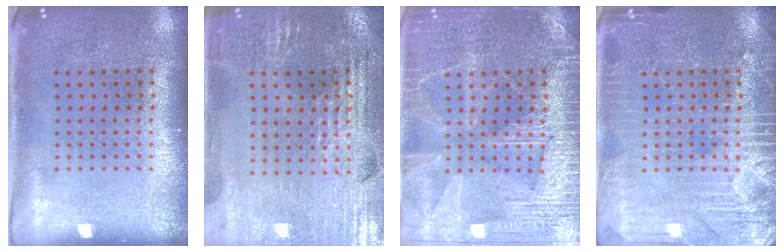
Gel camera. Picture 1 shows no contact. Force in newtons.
{"total": 2.9, "press": 2.8, "slide": 0.4}
{"total": 3.7, "press": 3.7, "slide": 0.5}
{"total": 4.7, "press": 4.6, "slide": 0.6}